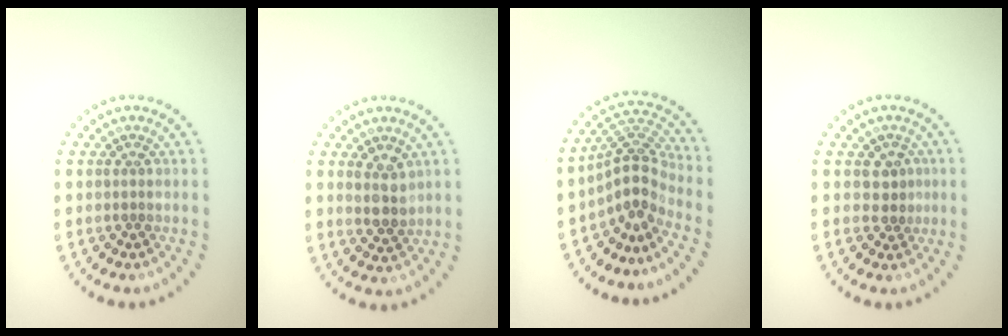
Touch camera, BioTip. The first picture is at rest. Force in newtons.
{"total": 2.5, "press": 2.2, "slide": 1.0}
{"total": 3.7, "press": 2.7, "slide": 2.6}
{"total": 1.7, "press": 1.5, "slide": 0.9}